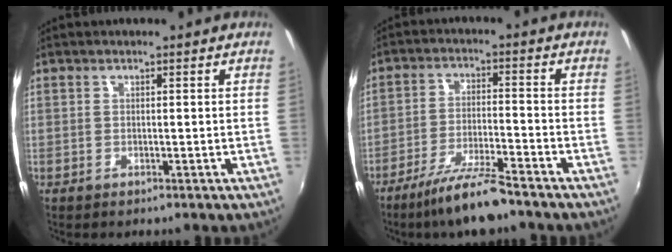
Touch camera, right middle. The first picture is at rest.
{"total": 9.3, "force": [-7.6, 0.5, 5.3], "torque": [-0.118, -0.009, -0.134]}